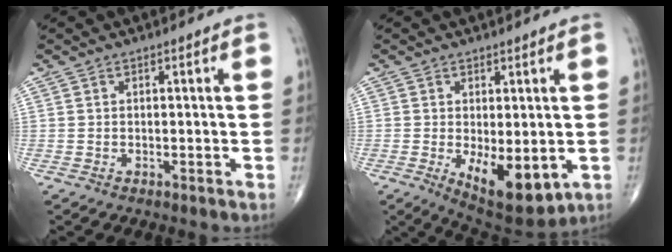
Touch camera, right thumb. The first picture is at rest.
{"total": 10.4, "force": [-2.1, 4.7, 9.1], "torque": [-0.121, -0.022, -0.016]}